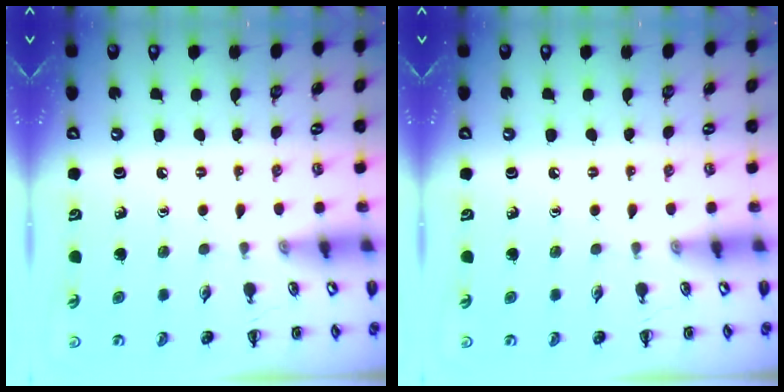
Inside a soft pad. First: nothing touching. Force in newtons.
{"total": 0.0}